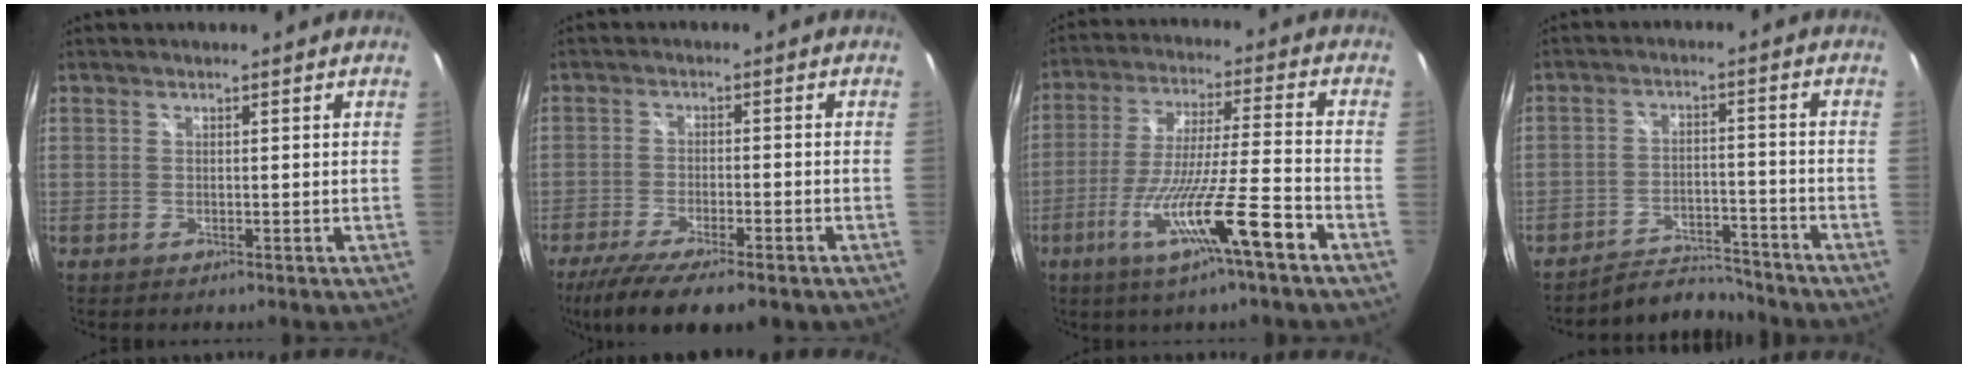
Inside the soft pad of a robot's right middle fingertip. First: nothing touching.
{"total": 13.1, "force": [-9.7, 3.0, 8.3], "torque": [-0.172, -0.047, -0.156]}
{"total": 14.3, "force": [-7.6, -0.5, 12.1], "torque": [-0.232, -0.024, -0.133]}
{"total": 6.8, "force": [-6.7, 1.0, -0.3], "torque": [-0.017, 0.018, -0.108]}